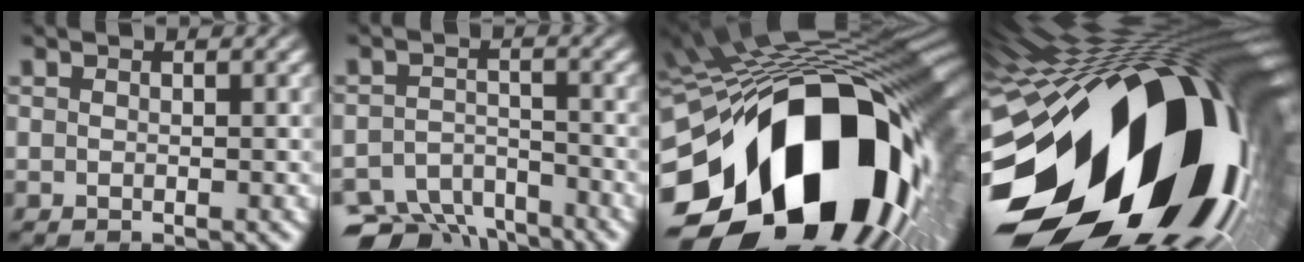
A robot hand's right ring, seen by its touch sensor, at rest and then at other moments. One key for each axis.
{"total": 7.4, "fx": -5.9, "fy": 4.1, "fz": 2.0, "tx": -0.027, "ty": -0.030, "tz": -0.092}
{"total": 33.7, "fx": -6.1, "fy": 20.8, "fz": 25.8, "tx": -0.409, "ty": -0.046, "tz": -0.071}
{"total": 40.9, "fx": -3.6, "fy": 24.2, "fz": 32.8, "tx": -0.427, "ty": -0.008, "tz": -0.048}